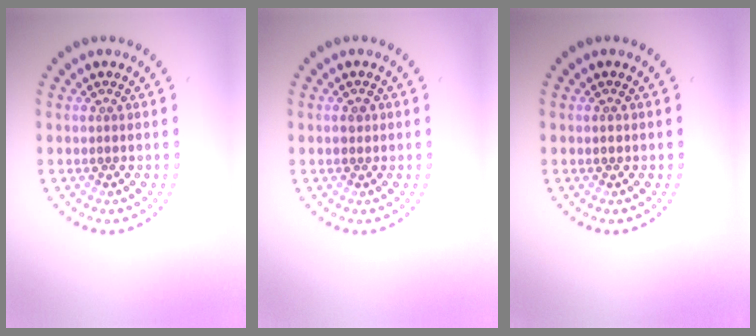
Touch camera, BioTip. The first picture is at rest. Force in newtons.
{"total": 0.9, "press": 0.9, "slide": 0.1}
{"total": 0.6, "press": 0.6, "slide": 0.1}